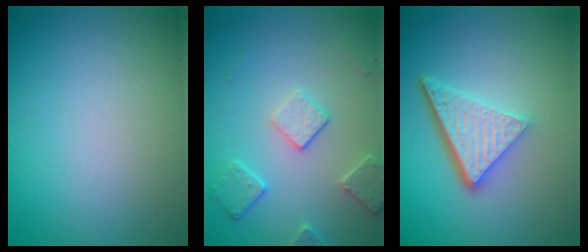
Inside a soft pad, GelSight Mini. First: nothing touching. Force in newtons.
{"total": 2.8, "press": 2.7, "slide": 0.7}
{"total": 5.6, "press": 3.7, "slide": 4.2}